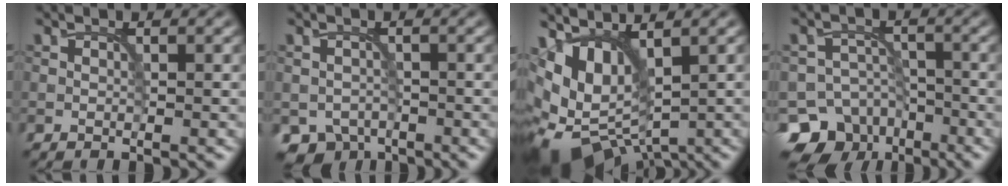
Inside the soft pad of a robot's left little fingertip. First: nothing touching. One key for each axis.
{"total": 2.9, "fx": -2.1, "fy": 2.0, "fz": 0.6, "tx": -0.004, "ty": -0.011, "tz": -0.037}
{"total": 10.7, "fx": 1.0, "fy": 6.4, "fz": 8.5, "tx": -0.155, "ty": -0.005, "tz": 0.030}
{"total": 8.7, "fx": -5.6, "fy": 6.4, "fz": 1.9, "tx": -0.017, "ty": -0.009, "tz": -0.092}